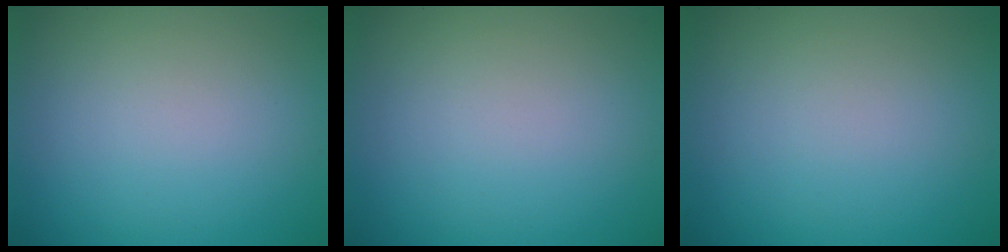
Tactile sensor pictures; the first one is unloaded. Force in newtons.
{"total": 0.0}
{"total": 0.0}